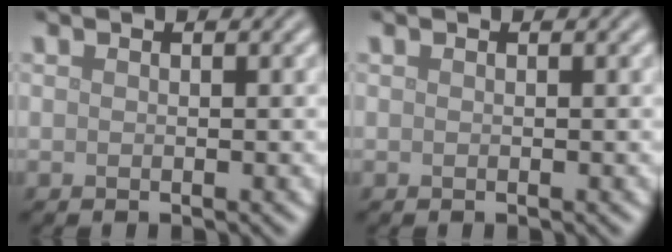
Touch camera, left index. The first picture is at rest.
{"total": 0.0}